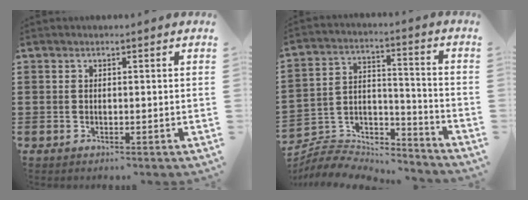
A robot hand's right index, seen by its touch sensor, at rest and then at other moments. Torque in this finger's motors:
{"motor_torque": [-0.14, -0.13, 0.33, 0.04]}